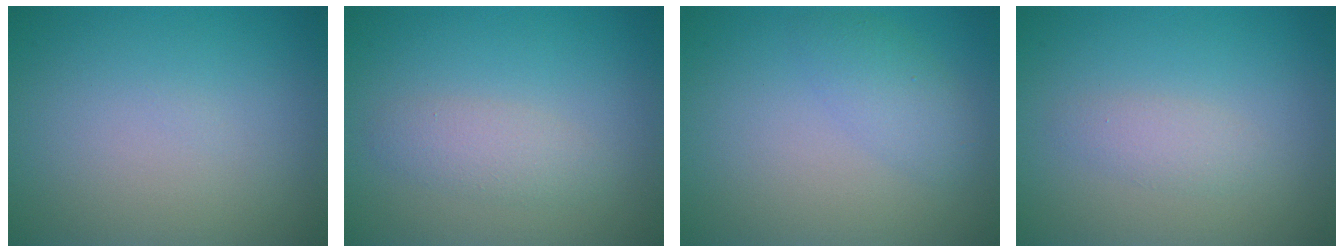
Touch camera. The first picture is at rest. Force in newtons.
{"total": 2.0, "press": 2.0, "slide": 0.1}
{"total": 2.1, "press": 2.1, "slide": 0.1}
{"total": 1.4, "press": 1.4, "slide": 0.1}